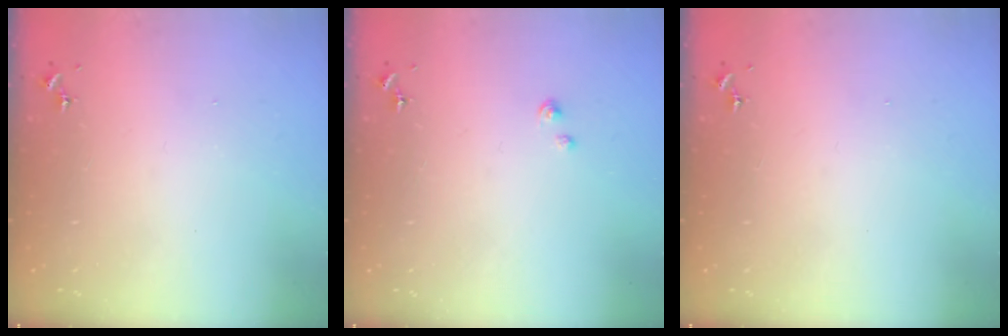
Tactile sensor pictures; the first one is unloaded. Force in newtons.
{"total": 2.3, "press": 2.3, "slide": 0.3}
{"total": 0.0}